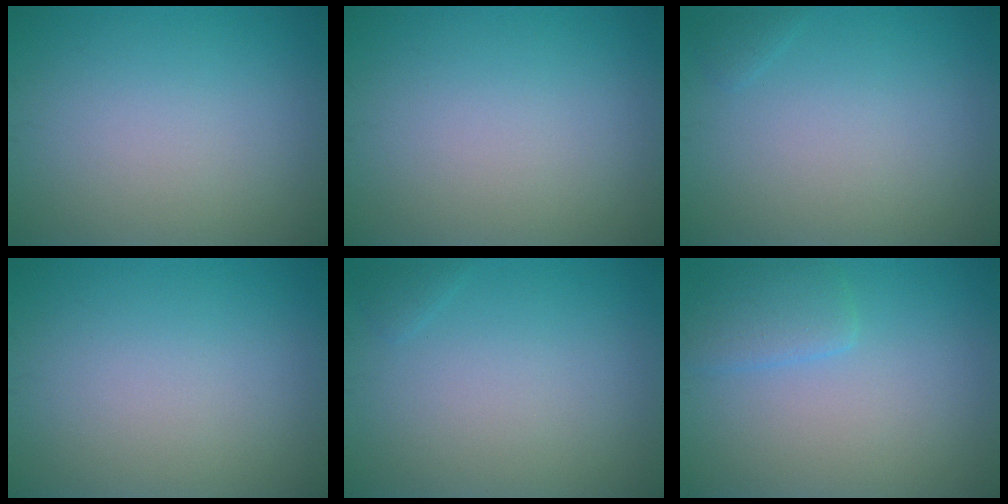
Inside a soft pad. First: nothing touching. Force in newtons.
{"total": 0.0}
{"total": 0.5, "press": 0.5, "slide": 0.0}
{"total": 0.0}
{"total": 0.5, "press": 0.5, "slide": 0.0}
{"total": 2.4, "press": 2.3, "slide": 0.2}